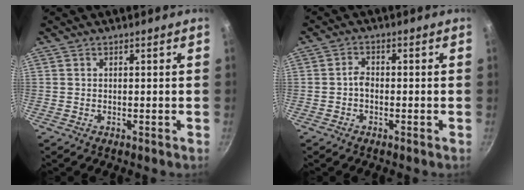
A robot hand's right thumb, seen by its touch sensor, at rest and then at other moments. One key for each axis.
{"total": 2.0, "fx": -0.7, "fy": 1.3, "fz": 1.3, "tx": -0.021, "ty": 0.012, "tz": -0.015}